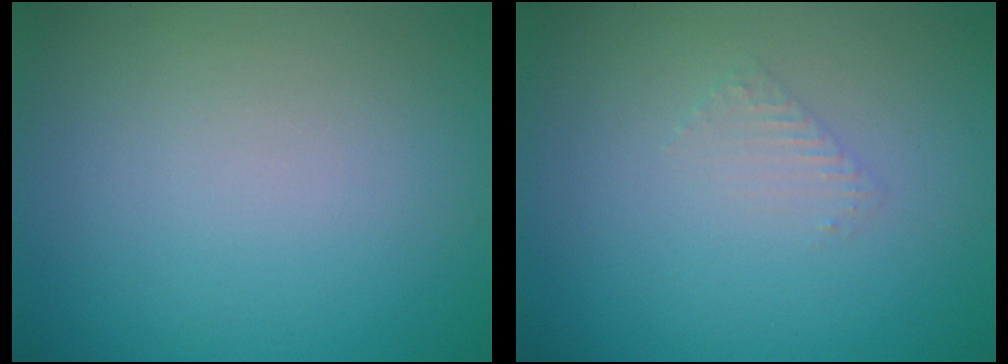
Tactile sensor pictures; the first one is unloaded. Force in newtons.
{"total": 0.9, "press": 0.9, "slide": 0.2}